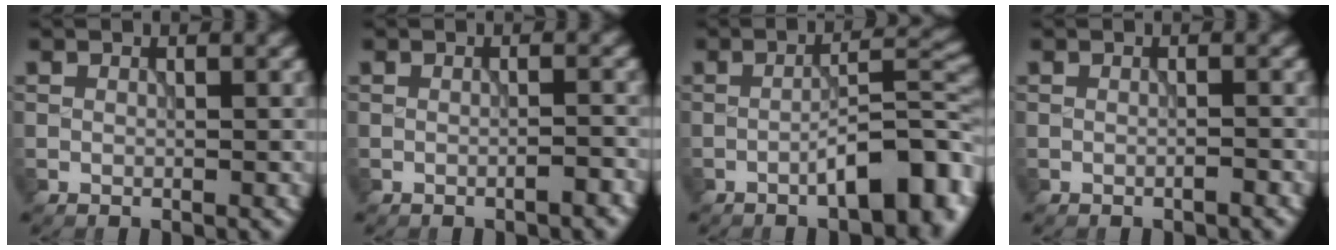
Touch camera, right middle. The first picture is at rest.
{"total": 1.3, "force": [-0.8, 0.2, 1.0], "torque": [-0.011, 0.004, -0.016]}
{"total": 7.6, "force": [-3.5, 2.2, 6.4], "torque": [-0.089, 0.013, -0.053]}
{"total": 0.6, "force": [-0.5, 0.0, 0.4], "torque": [-0.005, 0.003, -0.010]}